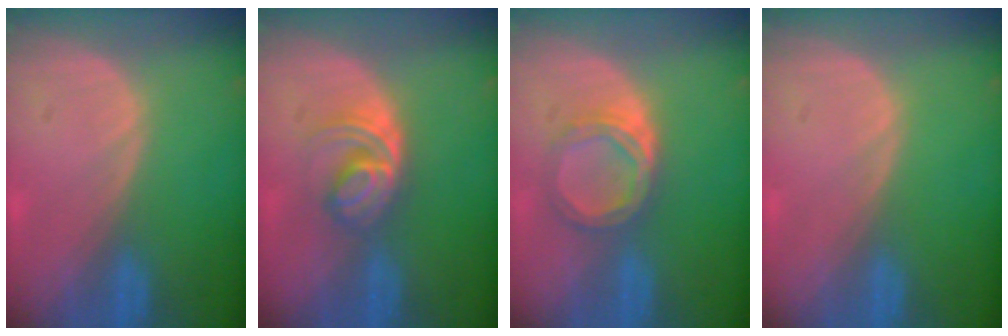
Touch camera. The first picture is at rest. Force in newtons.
{"total": 6.2, "press": 5.2, "slide": 3.4}
{"total": 5.0, "press": 4.7, "slide": 1.6}
{"total": 0.0}